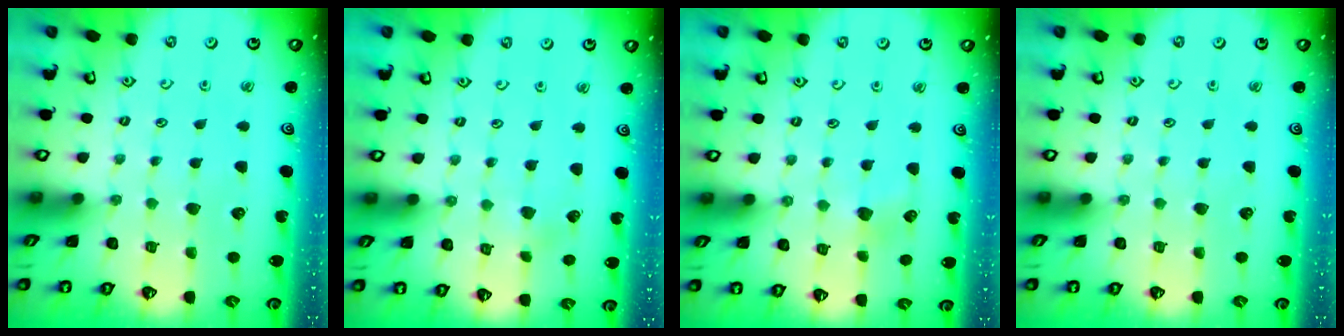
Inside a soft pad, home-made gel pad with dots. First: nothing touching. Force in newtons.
{"total": 1.6, "press": 1.6, "slide": 0.0}
{"total": 3.9, "press": 3.7, "slide": 1.0}
{"total": 0.0}